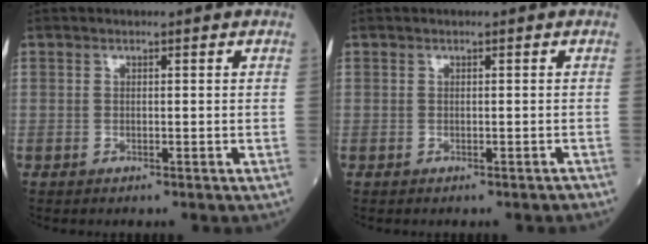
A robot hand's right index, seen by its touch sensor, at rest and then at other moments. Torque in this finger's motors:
{"motor_torque": [0.00, 0.00, 0.00, 0.01]}